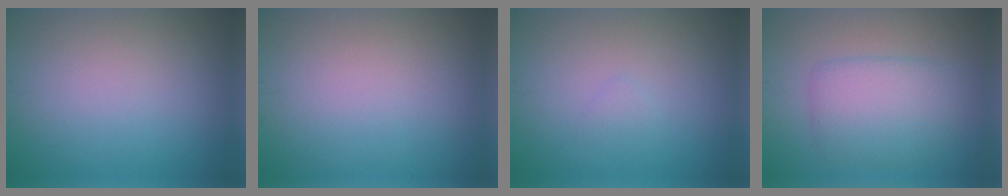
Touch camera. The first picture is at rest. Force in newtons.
{"total": 0.0}
{"total": 0.6, "press": 0.6, "slide": 0.1}
{"total": 4.4, "press": 4.4, "slide": 0.1}